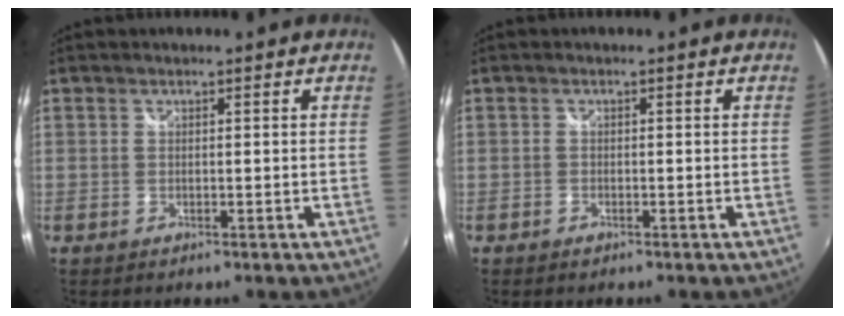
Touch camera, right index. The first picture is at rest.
{"total": 0.9, "force": [-0.7, 0.5, 0.1], "torque": [-0.005, -0.002, -0.014]}